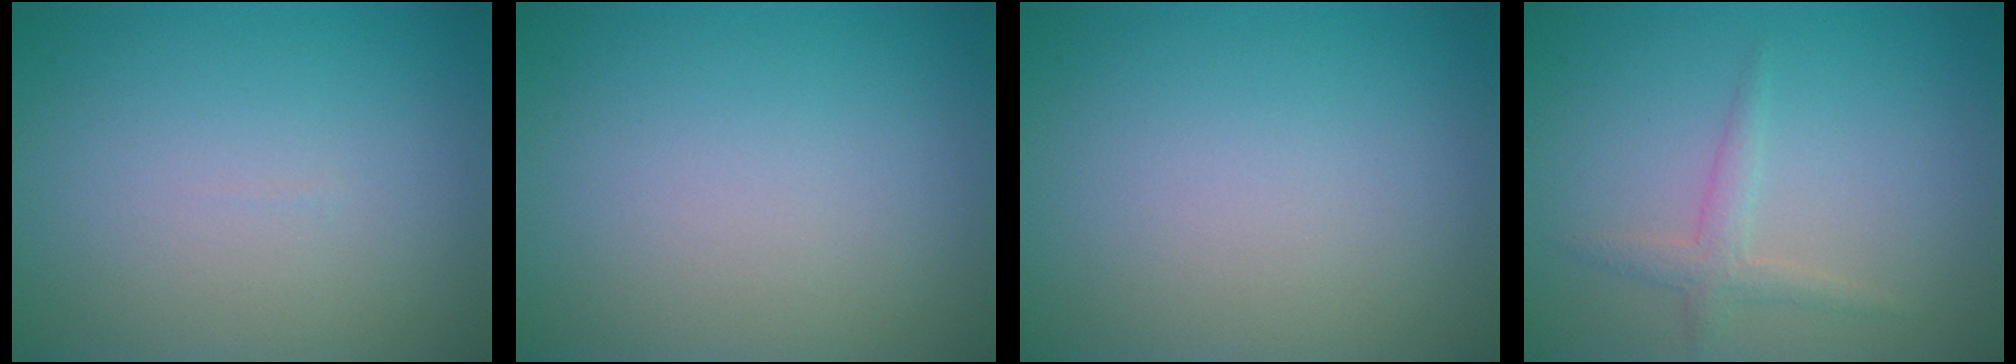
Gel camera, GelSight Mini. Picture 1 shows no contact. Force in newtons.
{"total": 0.0}
{"total": 0.0}
{"total": 1.8, "press": 1.8, "slide": 0.0}